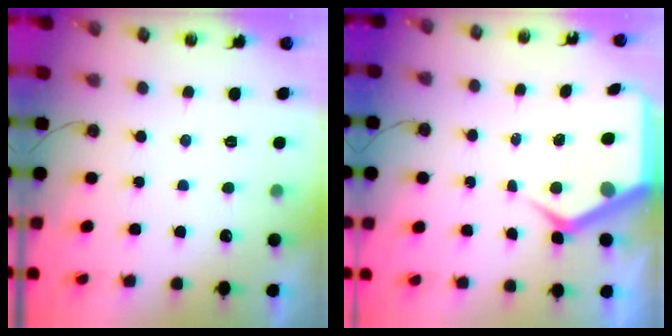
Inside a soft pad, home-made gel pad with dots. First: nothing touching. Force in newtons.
{"total": 7.8, "press": 7.8, "slide": 0.7}